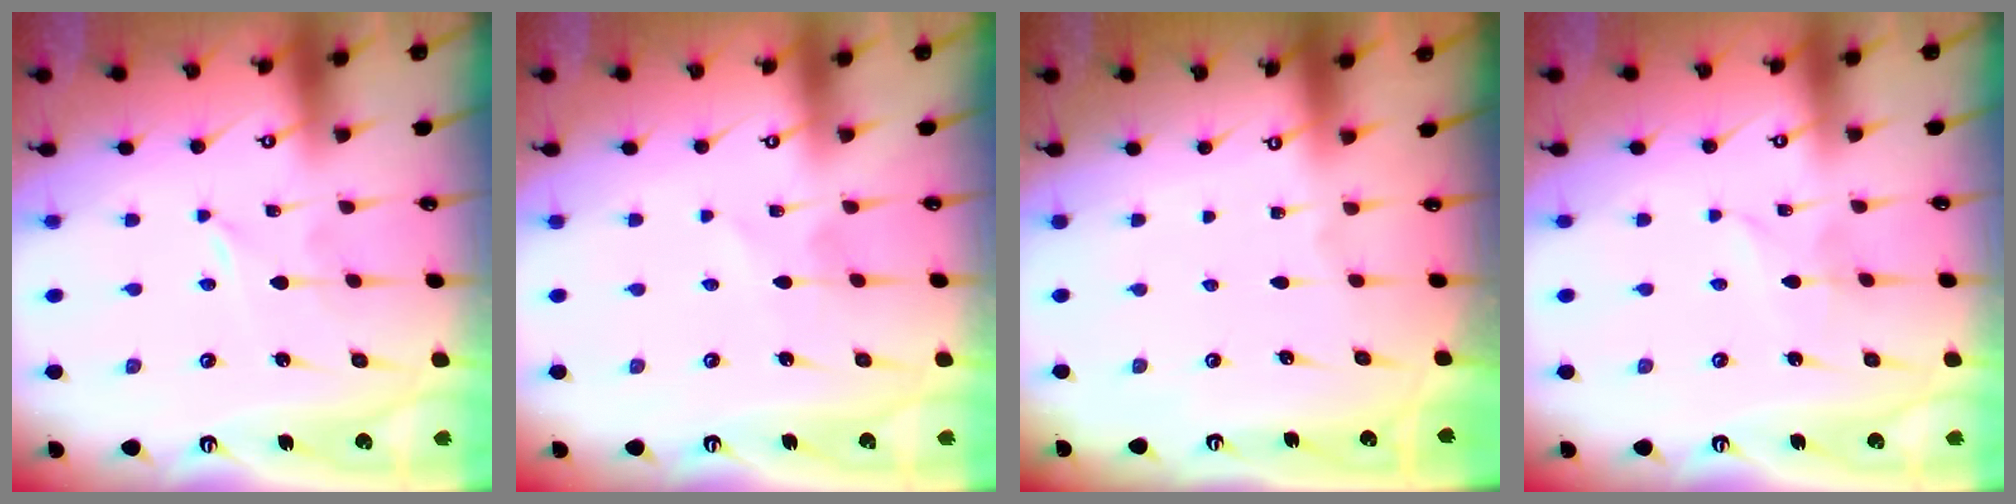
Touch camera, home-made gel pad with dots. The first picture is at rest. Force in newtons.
{"total": 1.6, "press": 1.6, "slide": 0.1}
{"total": 0.0}
{"total": 1.4, "press": 1.4, "slide": 0.0}